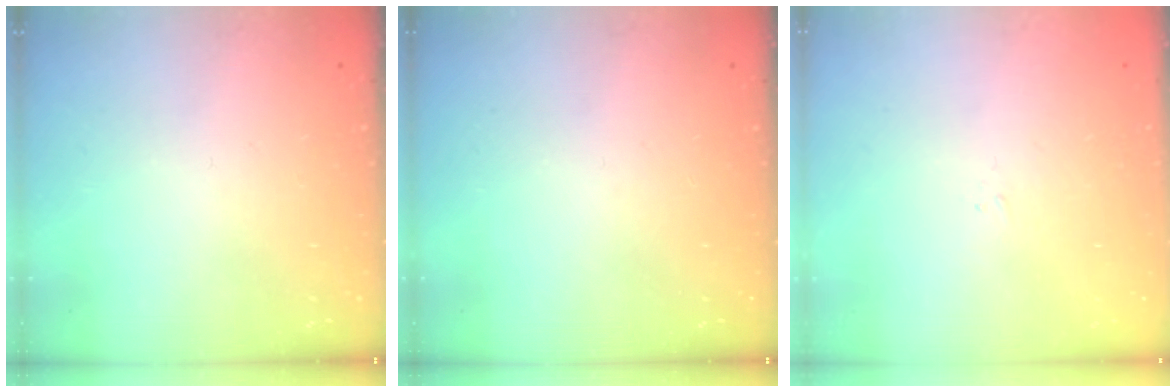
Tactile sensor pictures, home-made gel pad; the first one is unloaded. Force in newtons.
{"total": 0.0}
{"total": 1.6, "press": 1.5, "slide": 0.3}